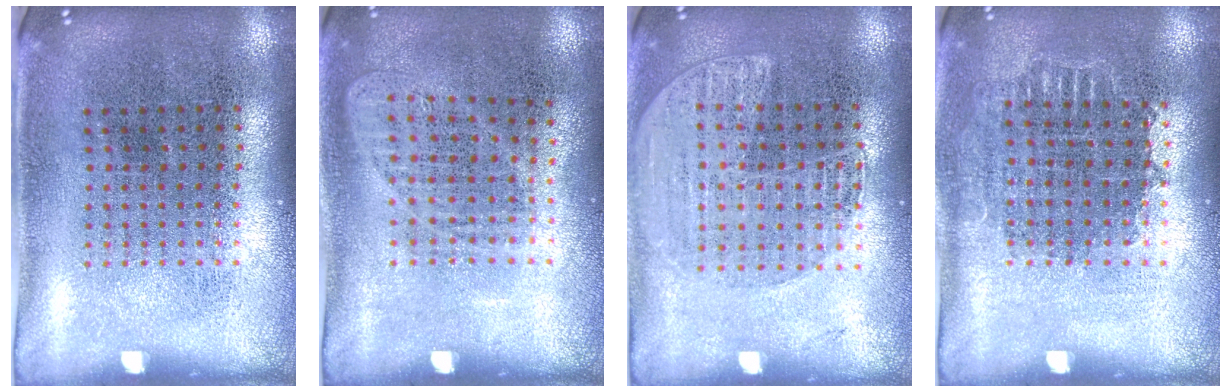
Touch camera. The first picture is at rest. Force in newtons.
{"total": 0.9, "press": 0.9, "slide": 0.3}
{"total": 1.3, "press": 1.3, "slide": 0.2}
{"total": 0.9, "press": 0.9, "slide": 0.2}